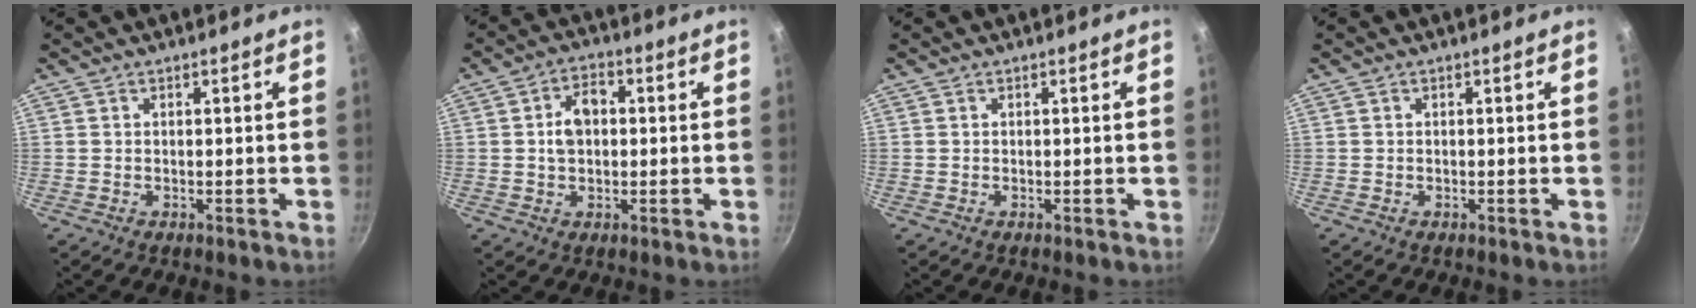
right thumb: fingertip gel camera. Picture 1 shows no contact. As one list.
[{"total": 6.0, "force": [0.4, 4.1, 4.4], "torque": [-0.050, 0.014, 0.002]}, {"total": 0.0}, {"total": 0.0}]